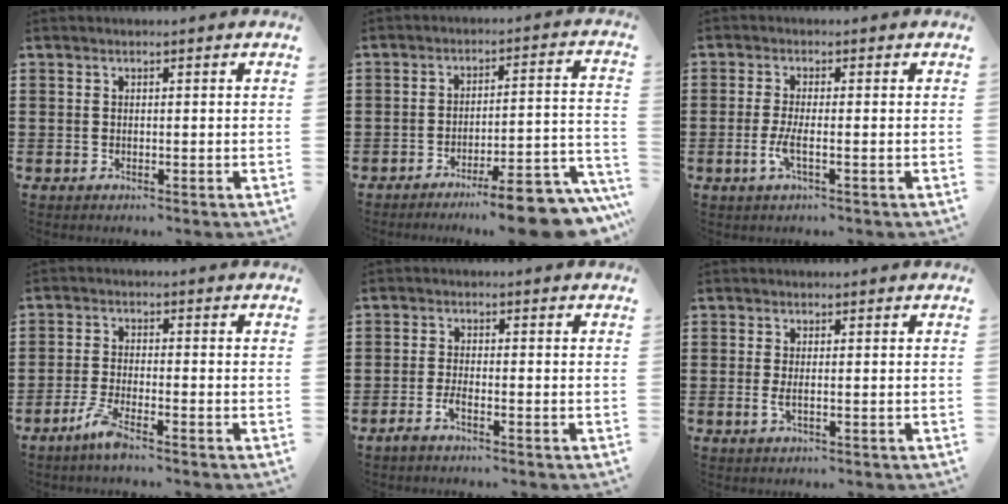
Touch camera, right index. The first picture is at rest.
{"total": 9.4, "force": [-8.0, 0.4, 4.9], "torque": [-0.064, 0.016, -0.147]}
{"total": 3.4, "force": [-1.1, 0.4, 3.2], "torque": [-0.076, -0.012, -0.026]}
{"total": 3.7, "force": [-2.8, 0.0, 2.4], "torque": [-0.054, -0.010, -0.053]}
{"total": 2.1, "force": [-1.5, 0.1, 1.5], "torque": [-0.033, -0.004, -0.030]}
{"total": 1.5, "force": [-0.2, 0.2, 1.5], "torque": [-0.038, -0.008, -0.004]}